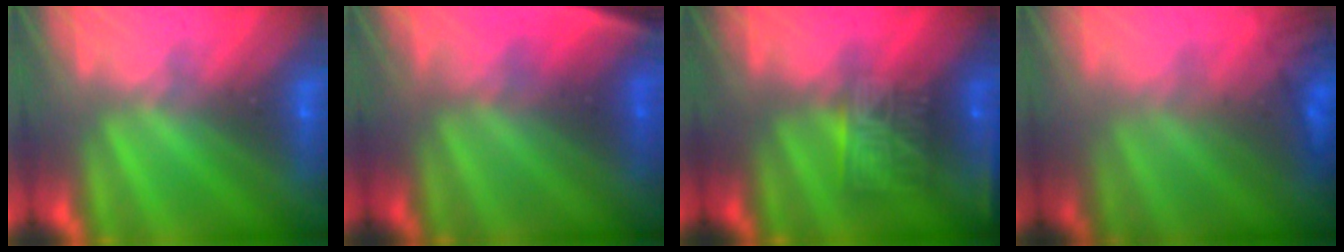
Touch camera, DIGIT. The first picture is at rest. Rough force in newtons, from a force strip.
{"total": 4.2}
{"total": 8.1}
{"total": 3.6}